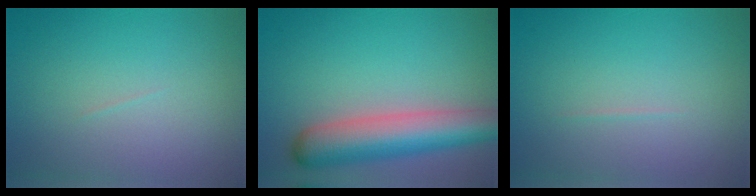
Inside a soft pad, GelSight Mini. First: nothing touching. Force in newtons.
{"total": 7.4, "press": 7.4, "slide": 0.5}
{"total": 0.6, "press": 0.6, "slide": 0.2}